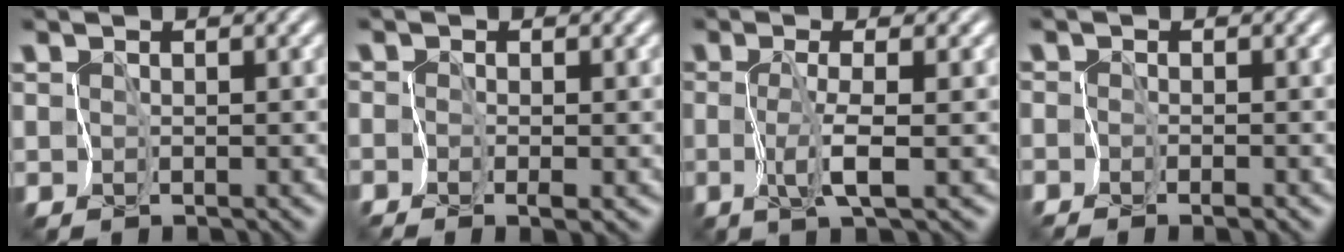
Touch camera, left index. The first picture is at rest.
{"total": 1.0, "force": [-0.7, 0.1, 0.7], "torque": [-0.017, -0.007, -0.015]}
{"total": 2.1, "force": [-0.4, -0.4, 2.0], "torque": [-0.050, -0.005, -0.008]}
{"total": 1.0, "force": [-1.0, -0.1, 0.1], "torque": [-0.007, -0.004, -0.022]}